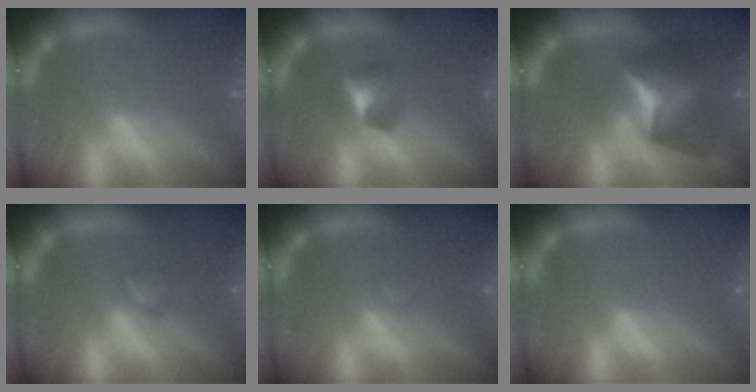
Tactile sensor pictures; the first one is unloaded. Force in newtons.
{"total": 2.4}
{"total": 6.4}
{"total": 1.4}
{"total": 0.9}
{"total": 0.0}